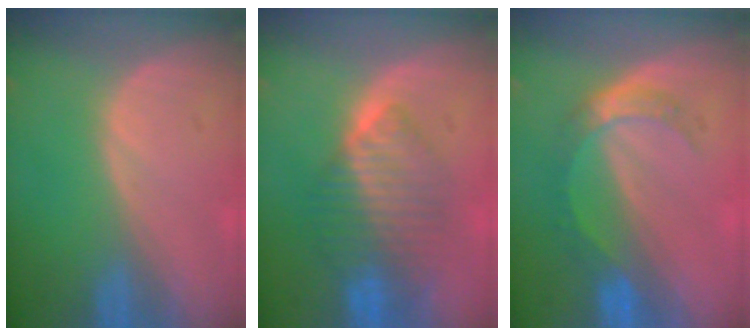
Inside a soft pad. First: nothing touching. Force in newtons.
{"total": 7.7, "press": 7.5, "slide": 2.0}
{"total": 5.4, "press": 4.9, "slide": 2.2}